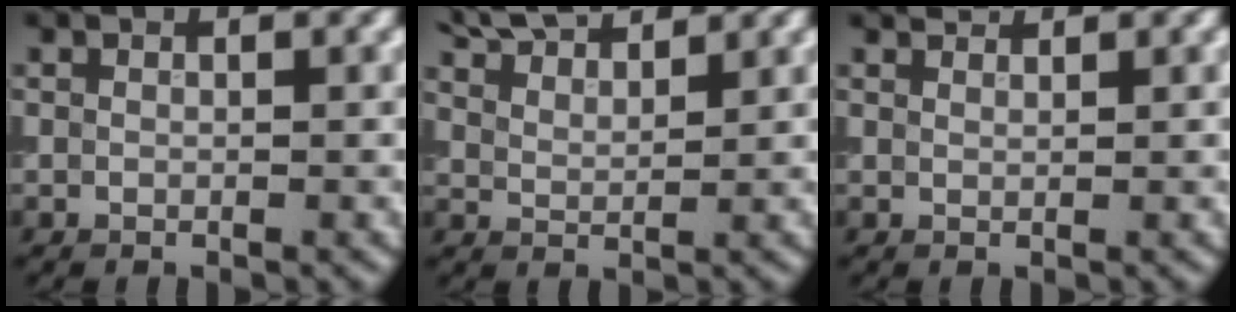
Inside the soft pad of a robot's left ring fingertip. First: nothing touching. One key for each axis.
{"total": 5.0, "fx": 4.6, "fy": 1.0, "fz": 1.7, "tx": -0.035, "ty": 0.014, "tz": 0.074}
{"total": 1.1, "fx": 1.1, "fy": 0.1, "fz": 0.2, "tx": -0.005, "ty": -0.002, "tz": 0.014}